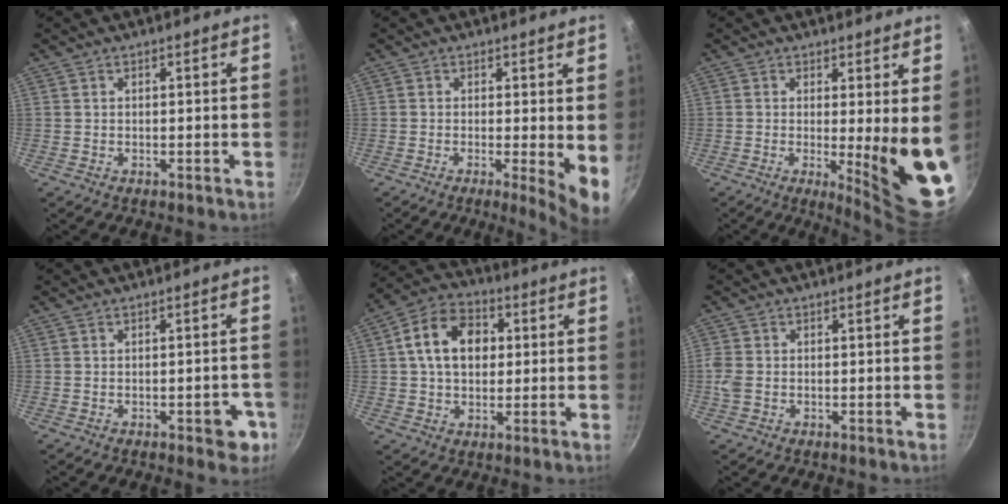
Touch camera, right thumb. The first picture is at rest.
{"total": 6.1, "force": [-0.2, 1.2, 6.0], "torque": [-0.080, -0.018, -0.003]}
{"total": 11.3, "force": [0.2, 1.9, 11.2], "torque": [-0.135, -0.040, 0.006]}
{"total": 5.0, "force": [-2.1, 2.3, 3.9], "torque": [-0.029, 0.013, -0.023]}
{"total": 12.5, "force": [2.0, 9.1, 8.3], "torque": [-0.114, 0.018, 0.018]}
{"total": 2.8, "force": [-0.5, 2.1, 1.8], "torque": [-0.041, 0.001, -0.013]}